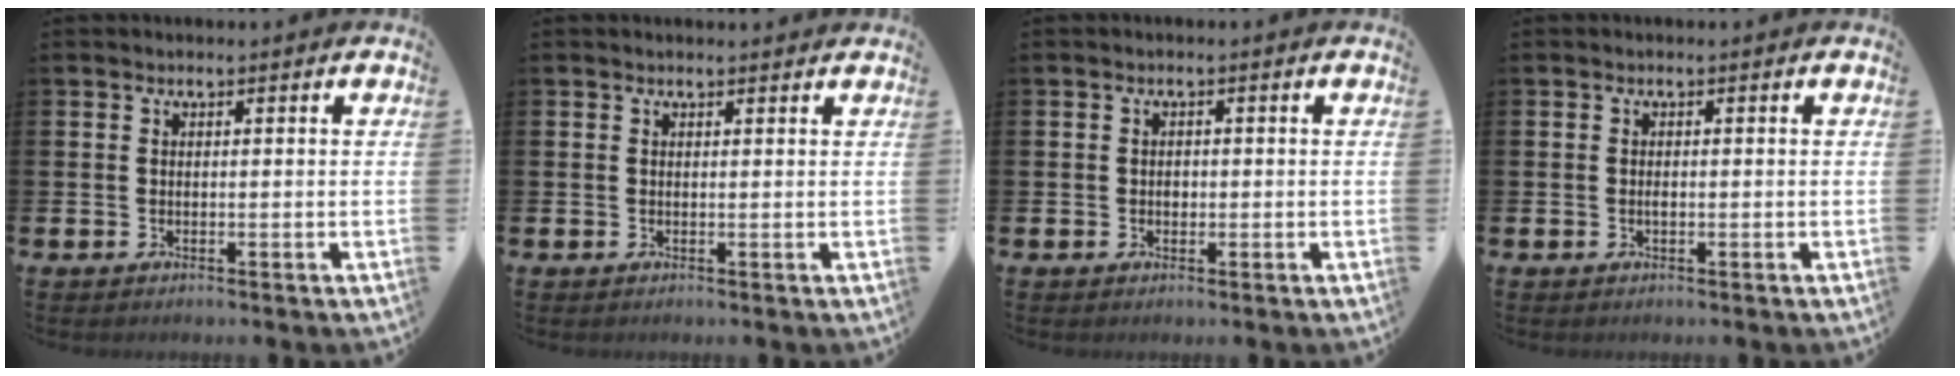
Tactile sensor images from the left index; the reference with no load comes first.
{"total": 0.6, "force": [0.6, 0.0, 0.2], "torque": [0.008, -0.005, 0.008]}
{"total": 0.9, "force": [0.0, 0.8, 0.4], "torque": [0.001, 0.001, -0.004]}
{"total": 0.6, "force": [-0.1, 0.2, 0.5], "torque": [-0.009, -0.001, -0.002]}